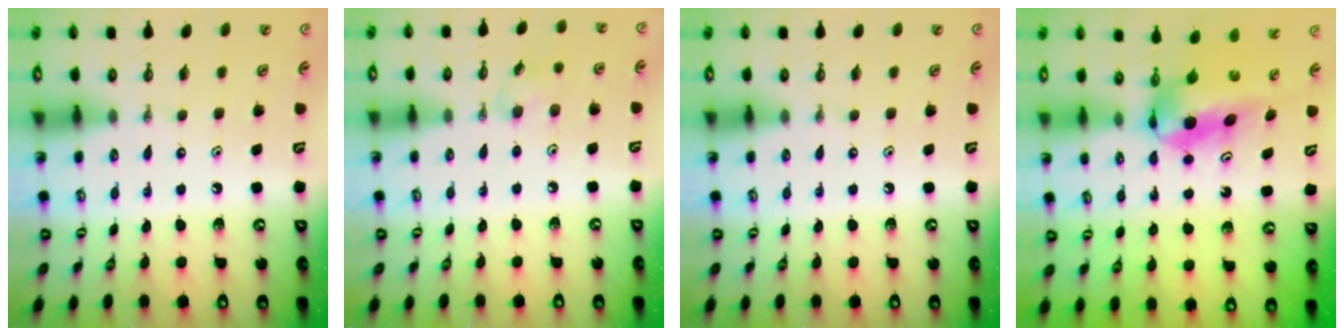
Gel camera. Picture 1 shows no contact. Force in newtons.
{"total": 5.7, "press": 5.5, "slide": 1.4}
{"total": 0.0}
{"total": 5.3, "press": 4.9, "slide": 2.0}